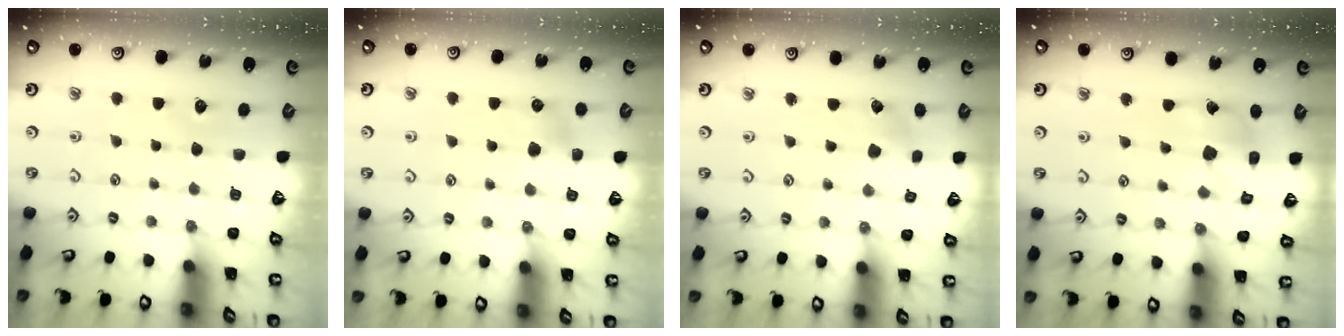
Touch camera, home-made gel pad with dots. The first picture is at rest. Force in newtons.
{"total": 4.5, "press": 4.4, "slide": 0.8}
{"total": 2.6, "press": 2.6, "slide": 0.3}
{"total": 11.8, "press": 11.7, "slide": 1.5}